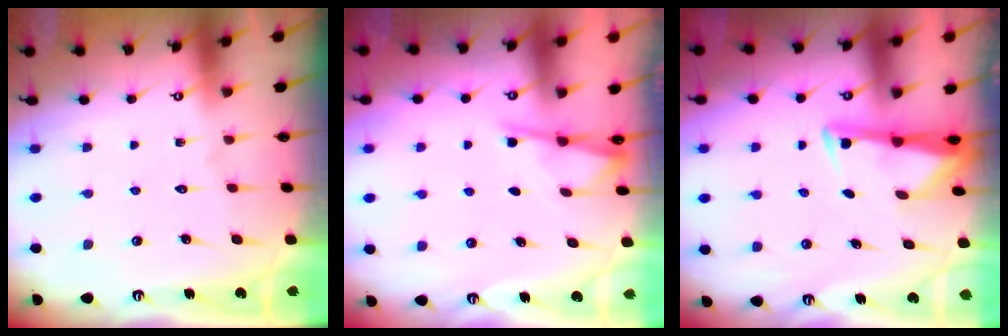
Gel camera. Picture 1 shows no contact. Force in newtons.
{"total": 2.5, "press": 2.4, "slide": 0.4}
{"total": 3.0, "press": 3.0, "slide": 0.4}